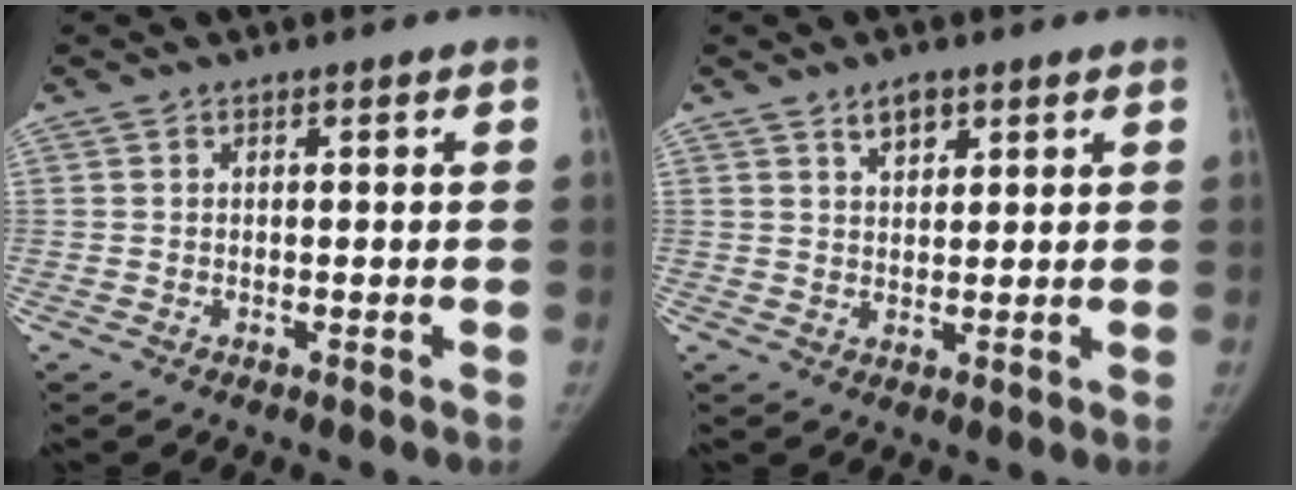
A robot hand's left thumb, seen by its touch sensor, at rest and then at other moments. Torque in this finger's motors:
{"motor_torque": [-0.35, 0.02, 0.52, -0.12, 0.02]}